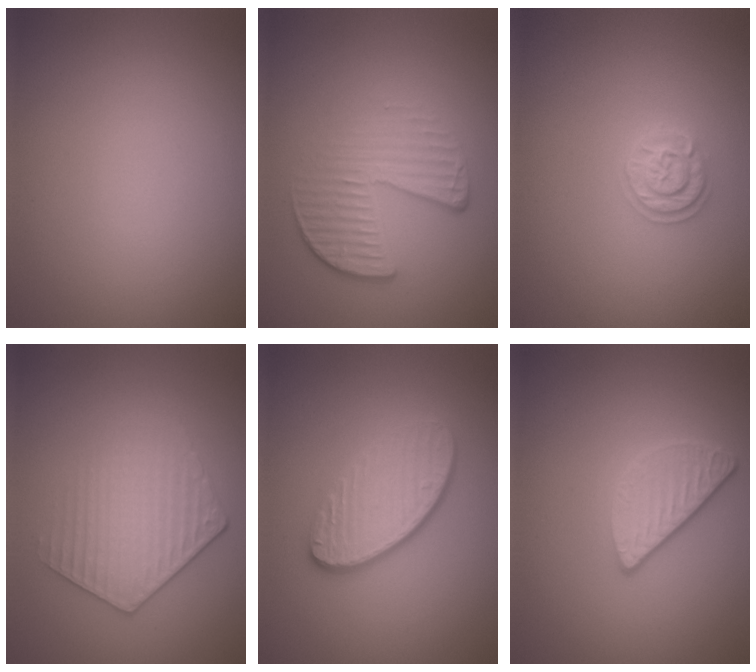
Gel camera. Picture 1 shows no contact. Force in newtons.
{"total": 4.2, "press": 2.9, "slide": 3.0}
{"total": 1.9, "press": 1.9, "slide": 0.2}
{"total": 3.6, "press": 3.2, "slide": 1.6}
{"total": 4.1, "press": 3.1, "slide": 2.7}
{"total": 2.7, "press": 2.3, "slide": 1.3}